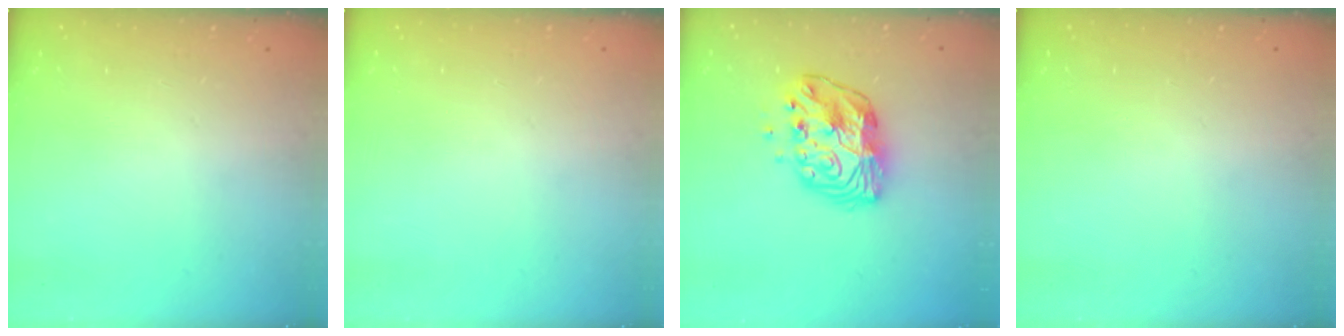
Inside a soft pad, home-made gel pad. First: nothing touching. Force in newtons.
{"total": 0.0}
{"total": 11.9, "press": 11.9, "slide": 0.8}
{"total": 0.0}